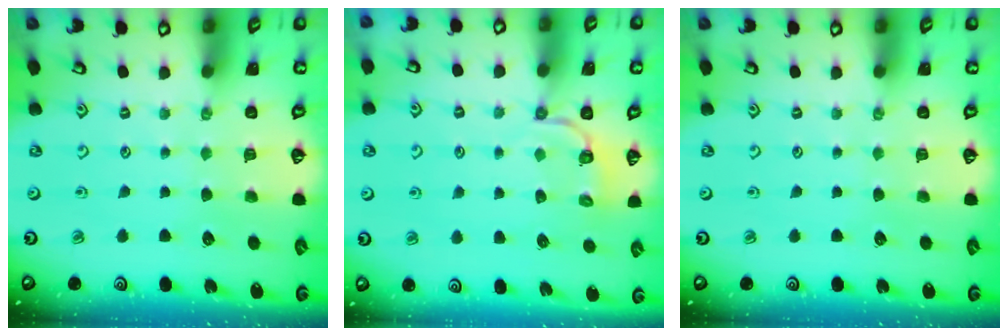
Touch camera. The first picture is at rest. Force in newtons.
{"total": 3.6, "press": 3.0, "slide": 2.1}
{"total": 0.0}